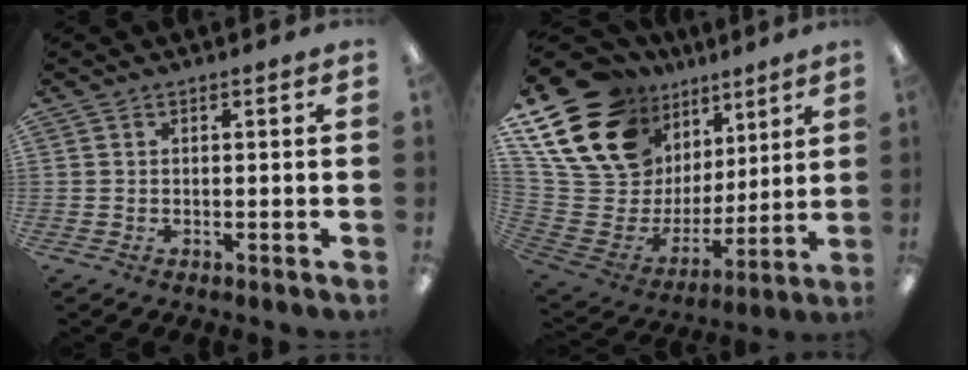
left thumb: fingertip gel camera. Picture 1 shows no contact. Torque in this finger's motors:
{"motor_torque": [2.50, 2.50, 1.33, -1.44, 0.38]}